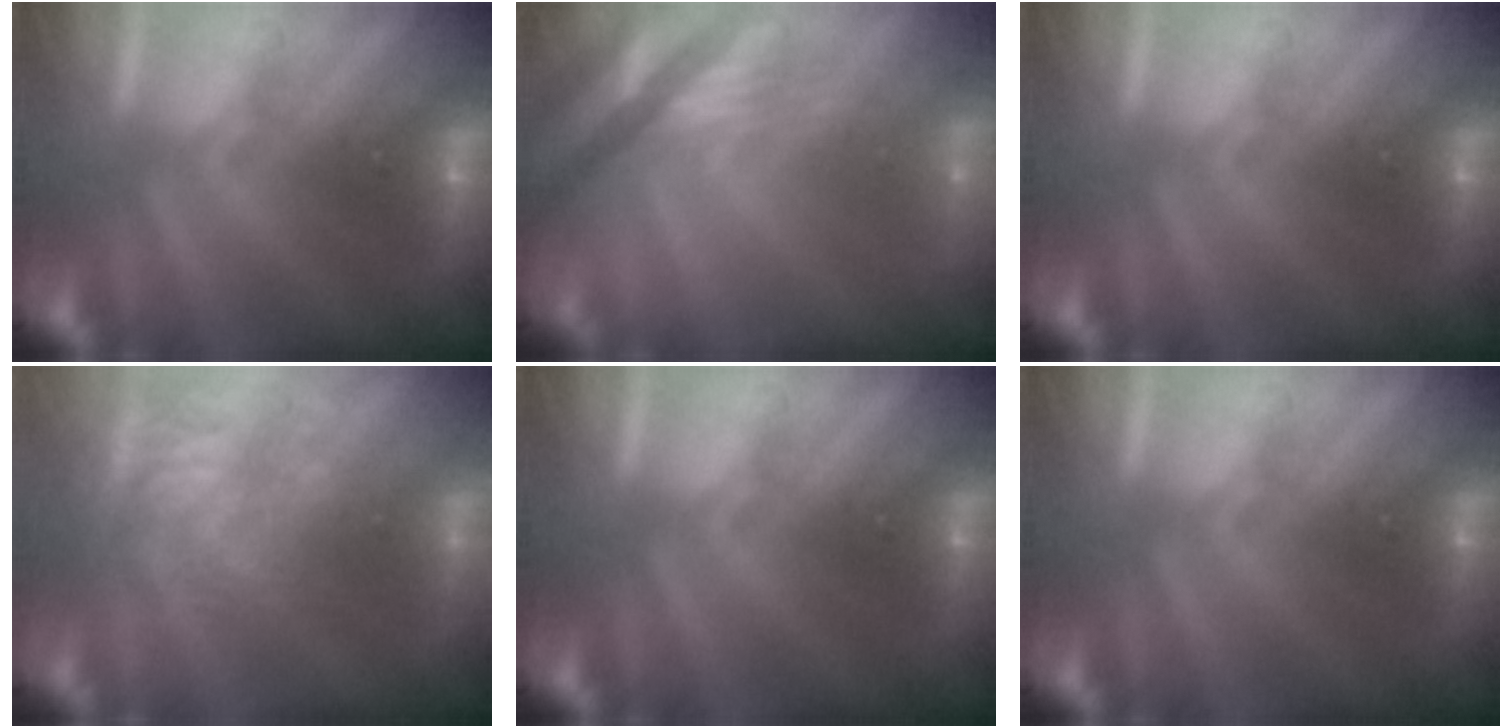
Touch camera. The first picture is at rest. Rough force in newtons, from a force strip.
{"total": 2.4}
{"total": 0.0}
{"total": 3.8}
{"total": 0.0}
{"total": 0.0}